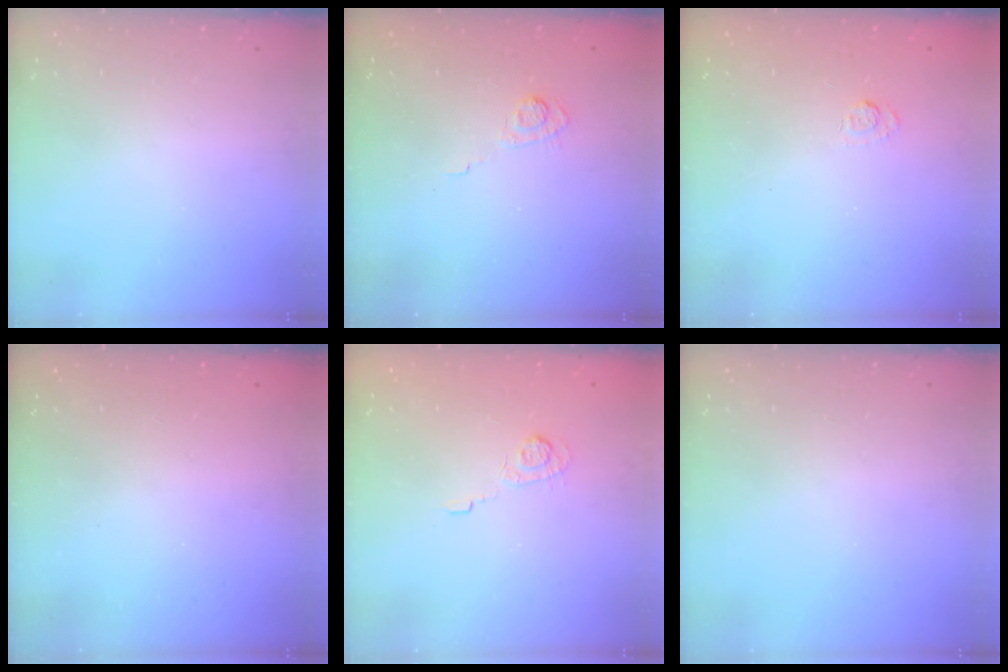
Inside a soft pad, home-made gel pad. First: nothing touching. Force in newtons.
{"total": 3.7, "press": 3.4, "slide": 1.5}
{"total": 2.6, "press": 2.2, "slide": 1.4}
{"total": 2.5, "press": 2.4, "slide": 0.8}
{"total": 3.2, "press": 2.8, "slide": 1.6}
{"total": 0.0}